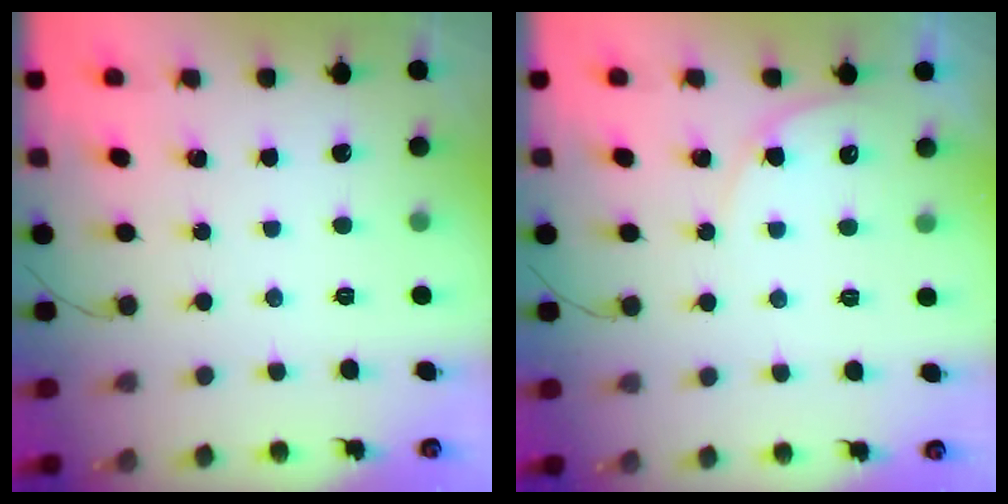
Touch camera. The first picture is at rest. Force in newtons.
{"total": 4.6, "press": 4.6, "slide": 0.5}